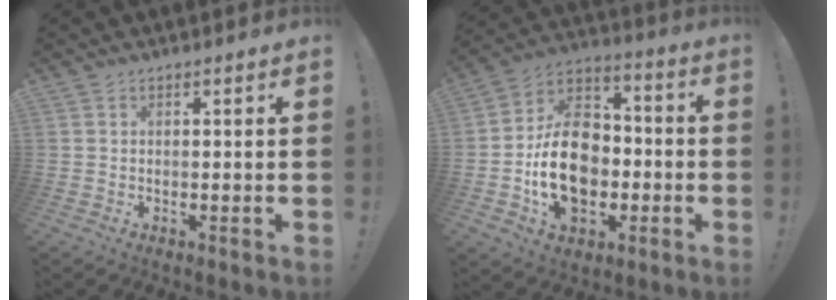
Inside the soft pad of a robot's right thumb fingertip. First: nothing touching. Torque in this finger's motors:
{"motor_torque": [0.48, 0.66, 1.67, -0.39, 0.18]}